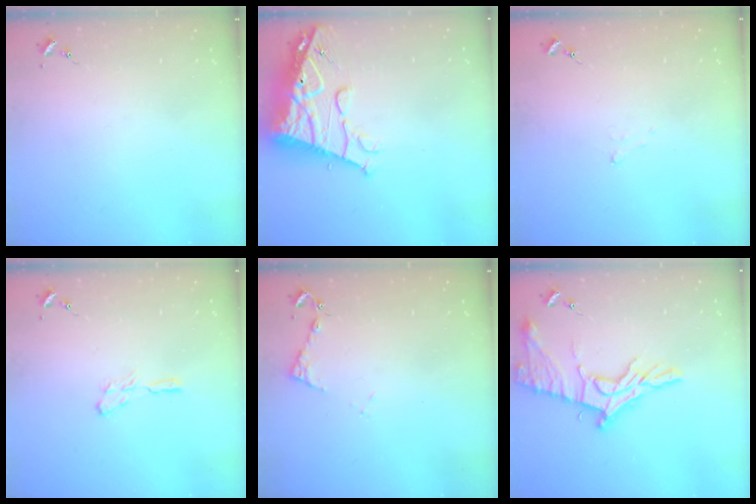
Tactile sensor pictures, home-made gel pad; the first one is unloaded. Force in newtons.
{"total": 18.3, "press": 18.2, "slide": 1.5}
{"total": 4.4, "press": 4.3, "slide": 0.6}
{"total": 4.2, "press": 4.2, "slide": 0.1}
{"total": 6.2, "press": 6.2, "slide": 0.8}
{"total": 16.5, "press": 16.5, "slide": 1.3}